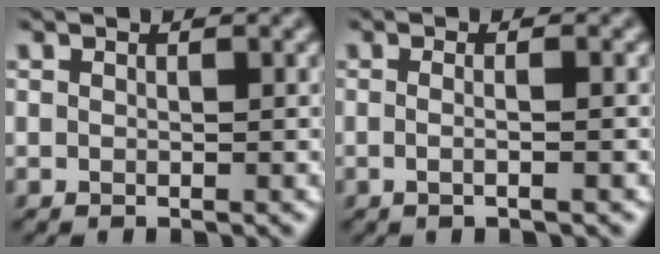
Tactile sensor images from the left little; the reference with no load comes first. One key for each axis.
{"total": 2.5, "fx": 0.0, "fy": 0.9, "fz": 2.3, "tx": -0.013, "ty": -0.002, "tz": -0.023}